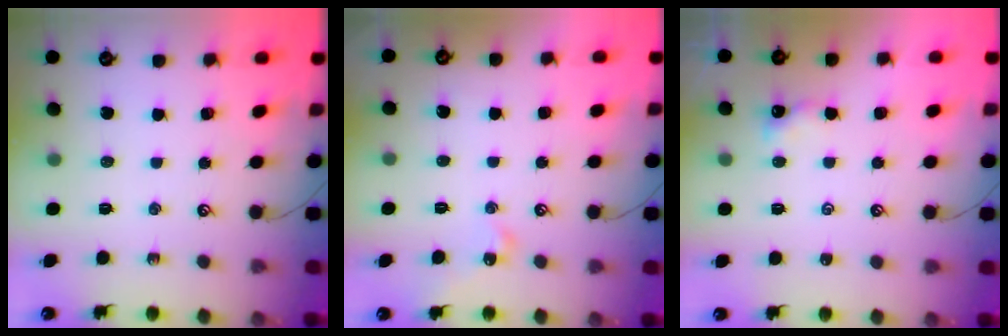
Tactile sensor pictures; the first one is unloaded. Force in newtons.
{"total": 1.7, "press": 1.6, "slide": 0.6}
{"total": 0.0}